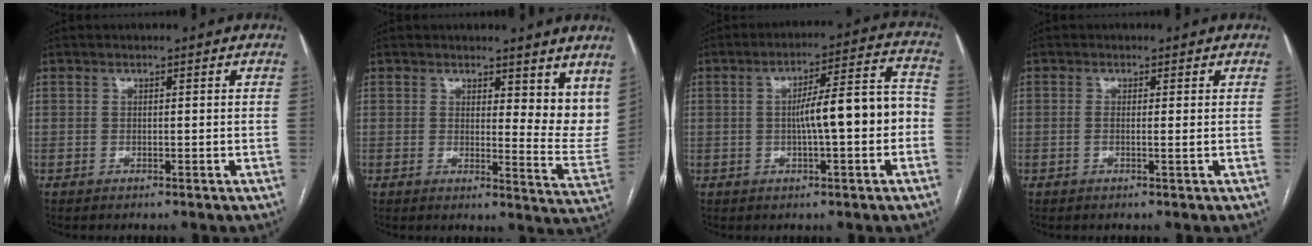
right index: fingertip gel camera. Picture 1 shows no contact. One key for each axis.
{"total": 8.6, "fx": 6.2, "fy": 3.1, "fz": 5.0, "tx": -0.048, "ty": -0.033, "tz": 0.068}
{"total": 10.1, "fx": -1.4, "fy": 1.5, "fz": 9.9, "tx": -0.147, "ty": 0.034, "tz": -0.020}
{"total": 1.2, "fx": 0.0, "fy": 0.0, "fz": 1.2, "tx": -0.027, "ty": 0.000, "tz": -0.001}